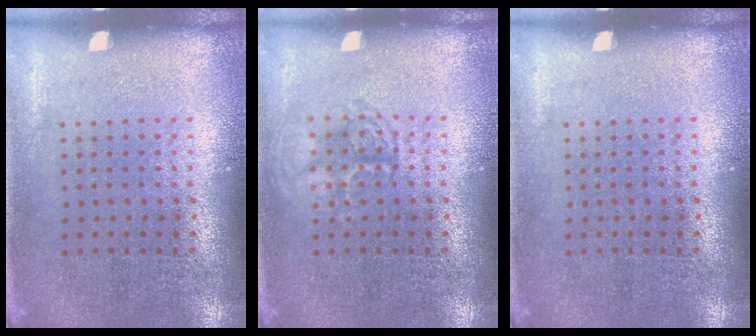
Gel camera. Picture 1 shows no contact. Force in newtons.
{"total": 2.2, "press": 2.1, "slide": 0.4}
{"total": 0.0}